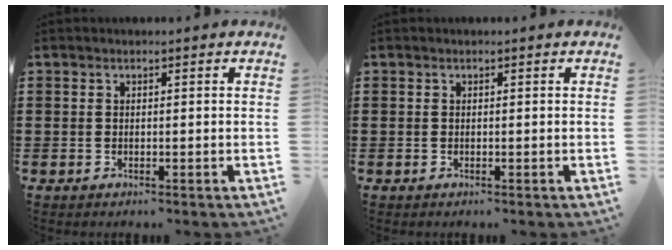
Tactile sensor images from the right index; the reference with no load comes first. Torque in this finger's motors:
{"motor_torque": [-0.04, -0.04, 0.00, -0.01]}